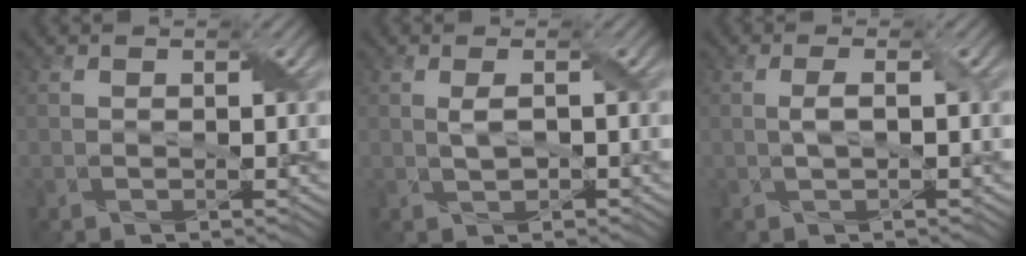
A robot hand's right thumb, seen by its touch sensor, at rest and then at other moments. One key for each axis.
{"total": 1.5, "fx": 0.1, "fy": 0.5, "fz": 1.4, "tx": -0.037, "ty": 0.004, "tz": 0.004}
{"total": 1.8, "fx": 0.1, "fy": 0.3, "fz": 1.8, "tx": -0.039, "ty": 0.007, "tz": 0.002}